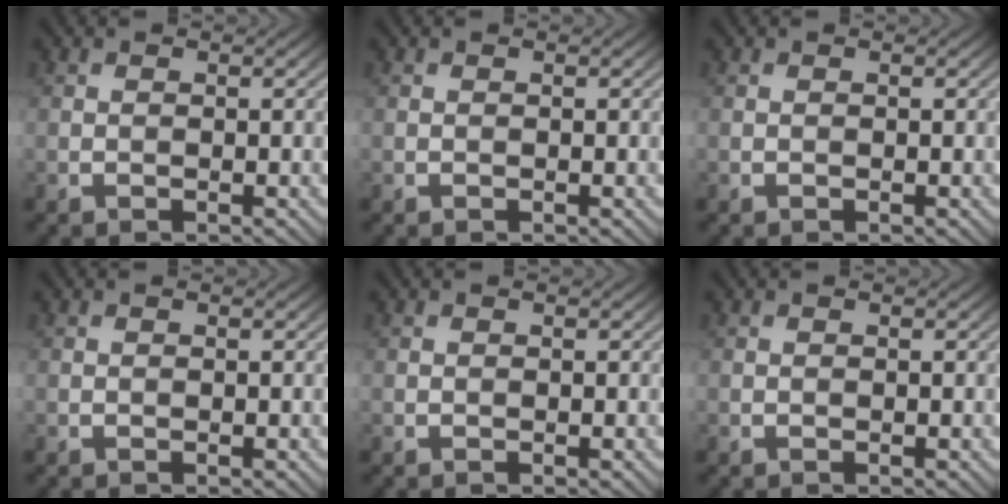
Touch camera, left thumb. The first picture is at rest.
{"total": 0.0}
{"total": 0.0}
{"total": 0.0}
{"total": 0.0}
{"total": 0.0}